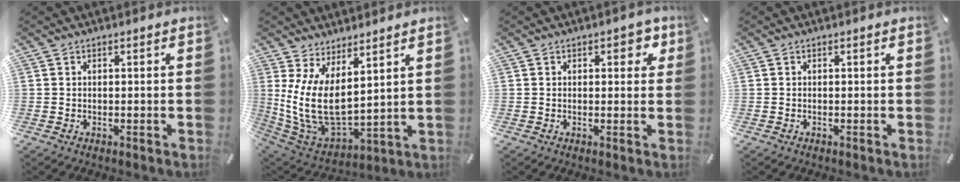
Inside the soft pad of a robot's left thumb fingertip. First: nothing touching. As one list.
[{"total": 12.7, "force": [3.4, 6.9, 10.1], "torque": [-0.227, -0.043, 0.072]}, {"total": 3.9, "force": [1.6, 2.3, 2.7], "torque": [-0.026, -0.002, 0.018]}, {"total": 0.0}]